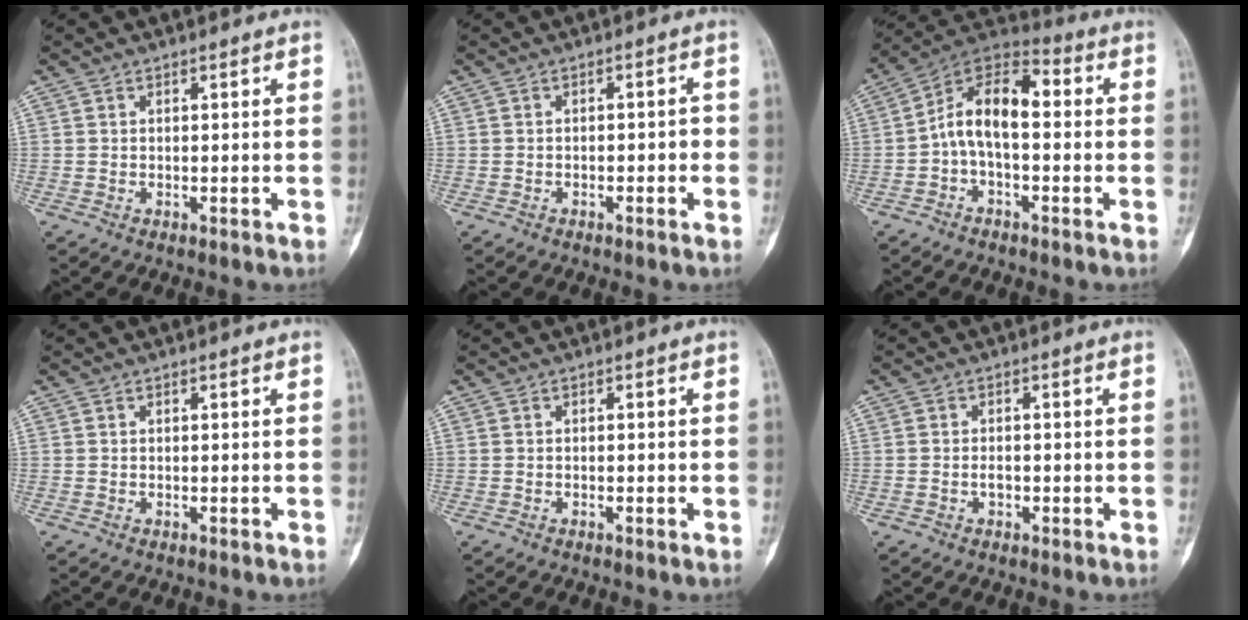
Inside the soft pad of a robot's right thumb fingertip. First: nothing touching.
{"total": 2.1, "force": [-0.6, 1.0, 1.7], "torque": [-0.019, 0.009, -0.010]}
{"total": 11.5, "force": [-0.4, 6.1, 9.7], "torque": [-0.156, 0.047, -0.021]}
{"total": 0.0}
{"total": 0.6, "force": [-0.2, 0.2, 0.5], "torque": [-0.009, -0.001, -0.002]}
{"total": 1.4, "force": [-0.5, 1.1, 0.8], "torque": [-0.011, 0.005, -0.009]}